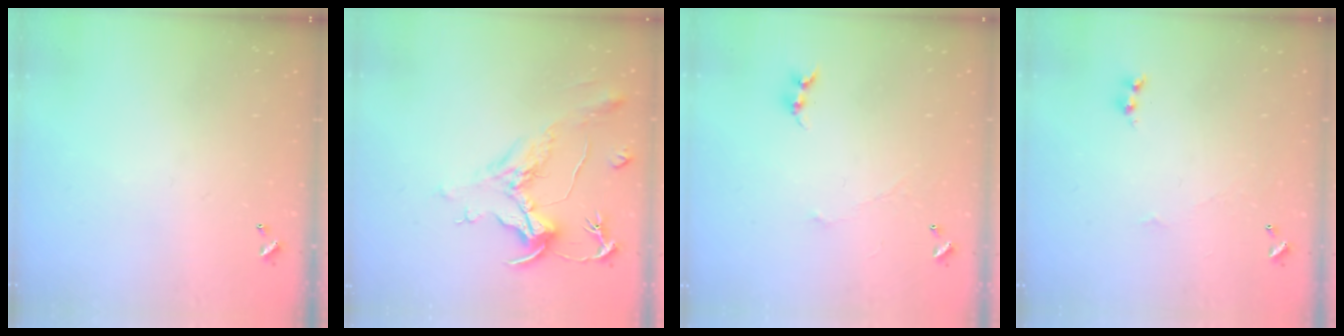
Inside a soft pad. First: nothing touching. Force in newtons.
{"total": 2.2, "press": 1.7, "slide": 1.3}
{"total": 0.0}
{"total": 1.6, "press": 1.6, "slide": 0.2}